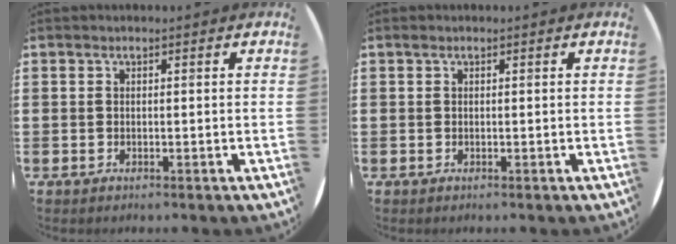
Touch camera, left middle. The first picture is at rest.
{"total": 0.0}